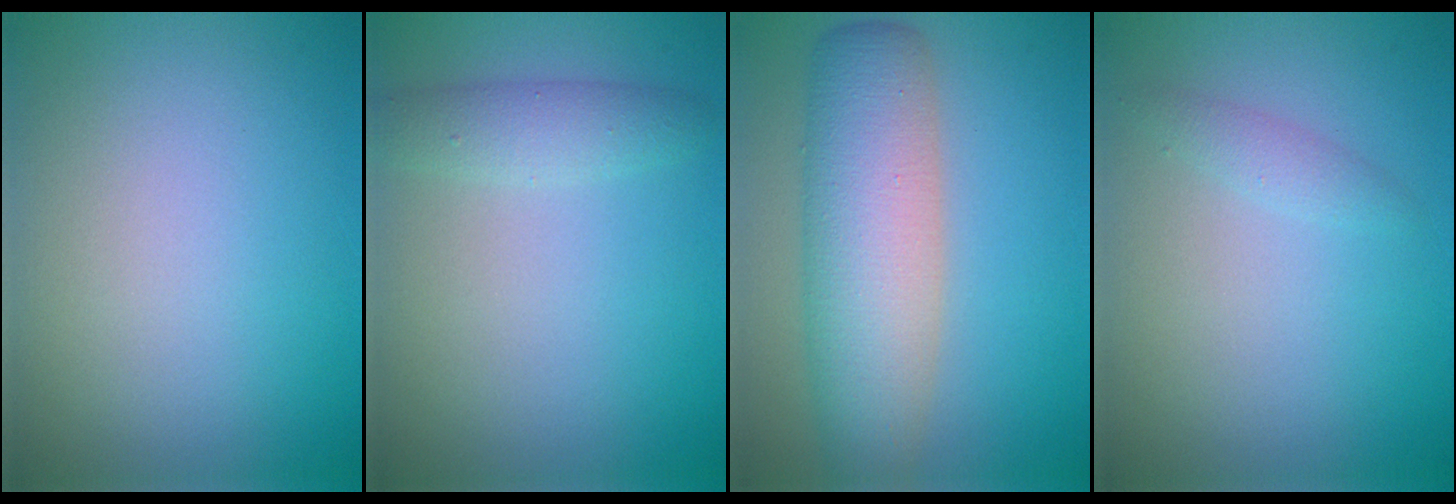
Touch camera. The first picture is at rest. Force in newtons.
{"total": 2.1, "press": 2.1, "slide": 0.1}
{"total": 7.8, "press": 7.8, "slide": 0.1}
{"total": 1.1, "press": 1.1, "slide": 0.0}